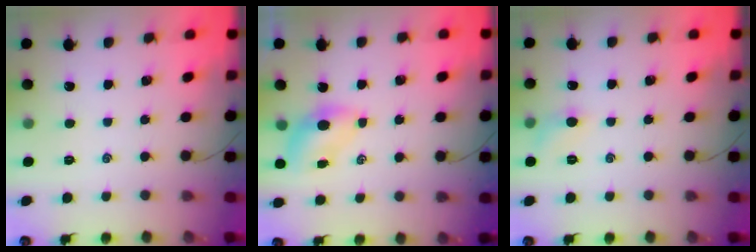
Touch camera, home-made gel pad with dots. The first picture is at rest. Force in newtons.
{"total": 4.8, "press": 4.8, "slide": 0.6}
{"total": 5.1, "press": 4.8, "slide": 1.6}